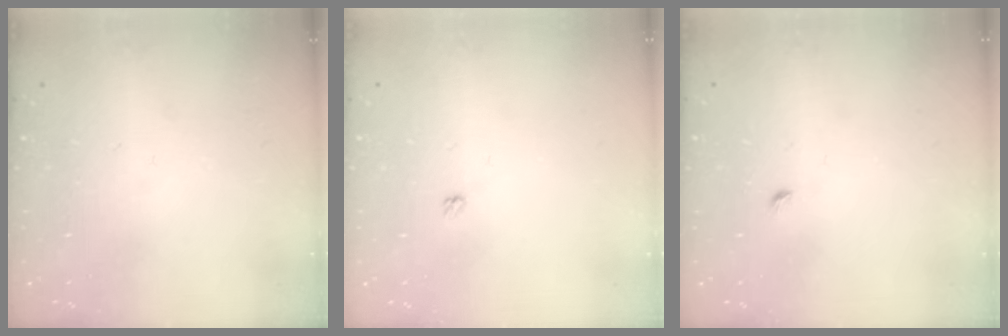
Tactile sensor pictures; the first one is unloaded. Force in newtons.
{"total": 2.4, "press": 2.4, "slide": 0.4}
{"total": 2.7, "press": 2.6, "slide": 0.6}